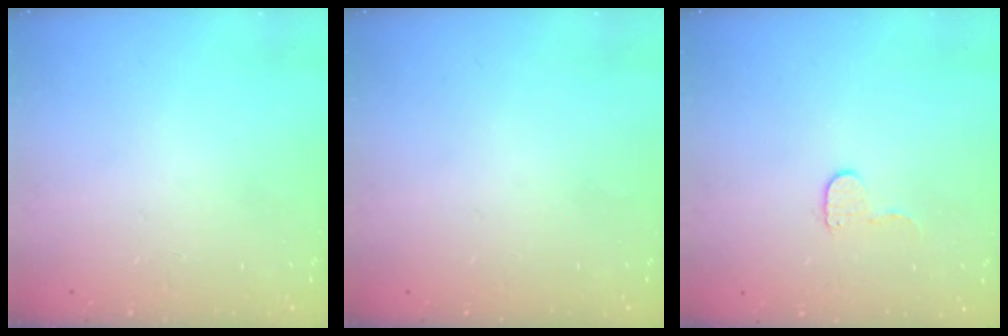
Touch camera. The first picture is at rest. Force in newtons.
{"total": 0.0}
{"total": 5.0, "press": 4.9, "slide": 0.5}